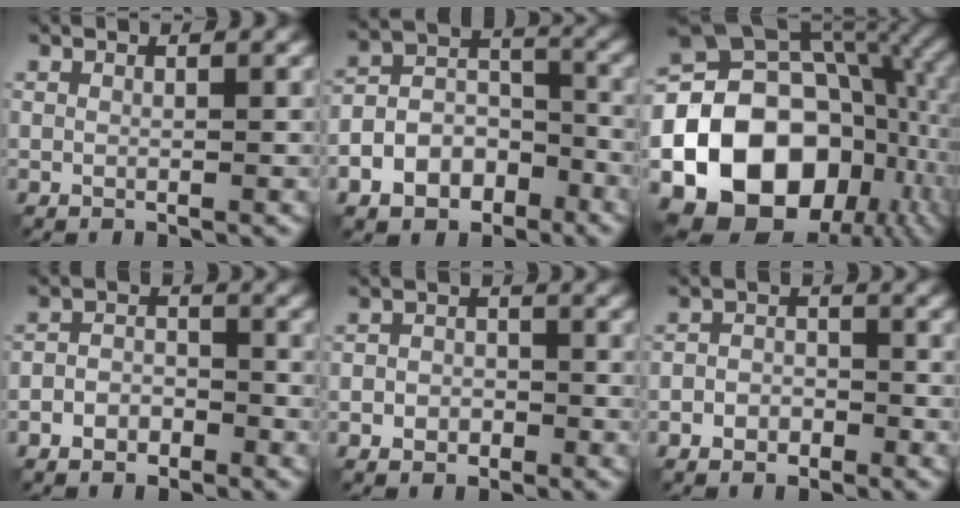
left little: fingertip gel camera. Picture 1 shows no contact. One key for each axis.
{"total": 7.1, "fx": -4.2, "fy": 4.7, "fz": 3.2, "tx": -0.038, "ty": 0.013, "tz": -0.080}
{"total": 20.8, "fx": -5.2, "fy": 16.2, "fz": 12.0, "tx": -0.221, "ty": -0.032, "tz": -0.081}
{"total": 2.7, "fx": -1.8, "fy": 1.8, "fz": 1.1, "tx": -0.002, "ty": 0.007, "tz": -0.046}
{"total": 2.5, "fx": -1.3, "fy": 2.0, "fz": 0.8, "tx": 0.010, "ty": 0.008, "tz": -0.032}
{"total": 2.9, "fx": -1.8, "fy": 2.1, "fz": 0.9, "tx": 0.012, "ty": 0.005, "tz": -0.041}